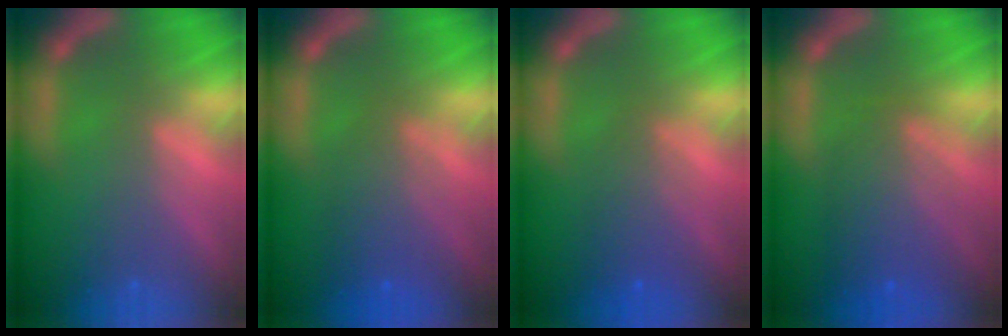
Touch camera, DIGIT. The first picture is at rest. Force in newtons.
{"total": 4.1}
{"total": 3.0}
{"total": 5.6}